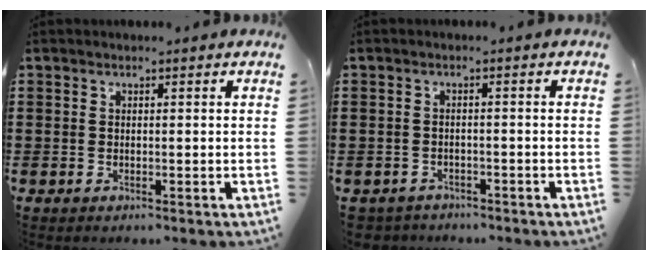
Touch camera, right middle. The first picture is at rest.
{"total": 1.6, "force": [-1.5, 0.4, -0.1], "torque": [-0.007, -0.001, -0.035]}